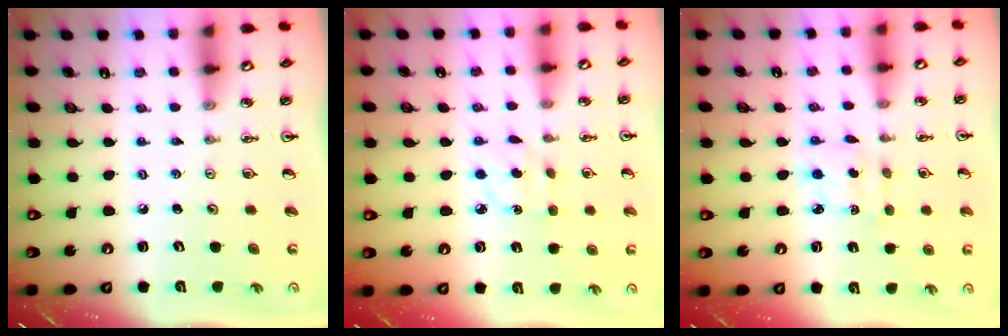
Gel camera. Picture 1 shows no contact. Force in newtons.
{"total": 5.8, "press": 5.8, "slide": 0.6}
{"total": 2.9, "press": 2.9, "slide": 0.6}